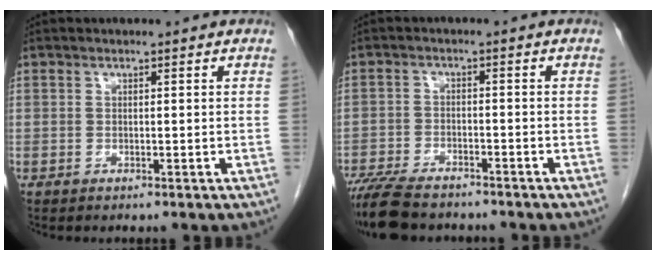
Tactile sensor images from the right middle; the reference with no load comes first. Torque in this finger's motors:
{"motor_torque": [1.11, -1.03, 0.33, 0.12]}